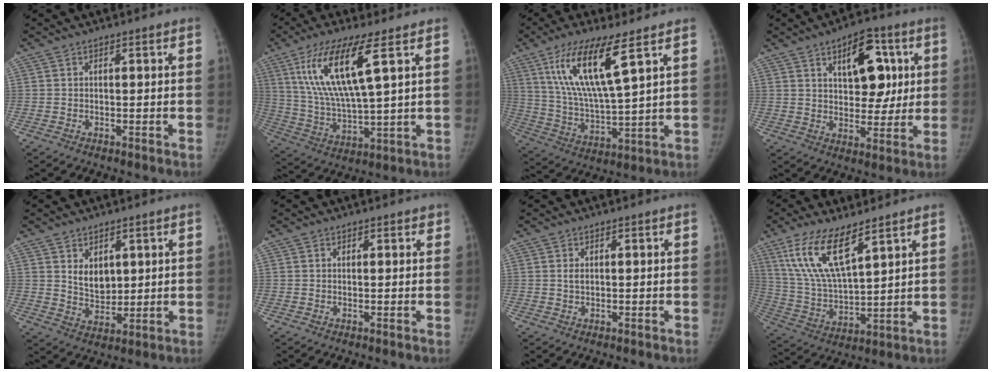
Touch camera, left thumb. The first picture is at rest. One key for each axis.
{"total": 15.5, "fx": 6.5, "fy": 3.3, "fz": 13.7, "tx": -0.287, "ty": -0.029, "tz": 0.129}
{"total": 15.3, "fx": 7.6, "fy": 3.0, "fz": 13.0, "tx": -0.259, "ty": -0.039, "tz": 0.152}
{"total": 12.8, "fx": 4.4, "fy": 7.5, "fz": 9.4, "tx": -0.084, "ty": -0.010, "tz": 0.064}
{"total": 6.1, "fx": 2.3, "fy": 4.2, "fz": 3.8, "tx": -0.040, "ty": -0.024, "tz": 0.051}
{"total": 1.1, "fx": 0.8, "fy": 0.8, "fz": 0.1, "tx": 0.013, "ty": -0.004, "tz": 0.006}
{"total": 1.3, "fx": 0.4, "fy": 0.8, "fz": 0.9, "tx": -0.014, "ty": -0.002, "tz": 0.011}
{"total": 14.0, "fx": 8.3, "fy": 4.4, "fz": 10.4, "tx": -0.201, "ty": -0.036, "tz": 0.176}